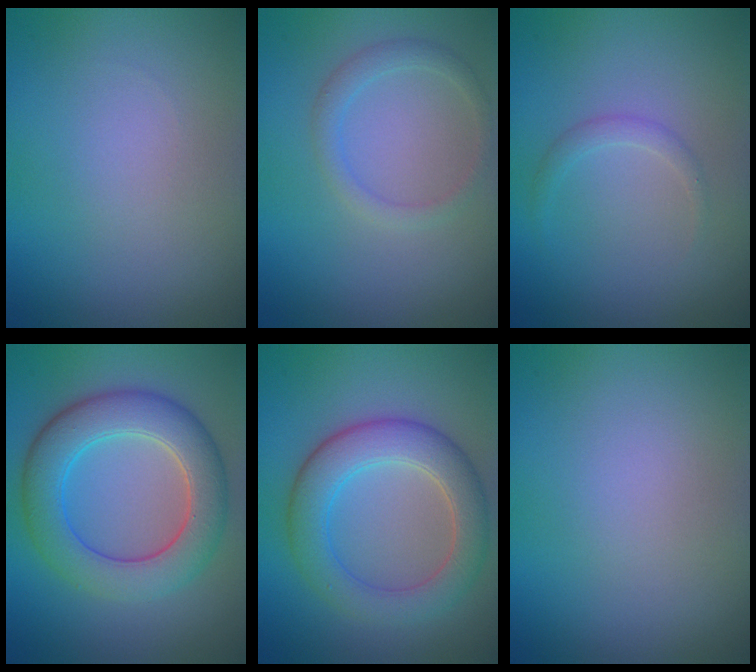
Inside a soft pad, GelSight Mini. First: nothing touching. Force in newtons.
{"total": 1.8, "press": 1.8, "slide": 0.1}
{"total": 1.0, "press": 1.0, "slide": 0.1}
{"total": 6.9, "press": 6.9, "slide": 0.0}
{"total": 5.6, "press": 5.6, "slide": 0.3}
{"total": 0.0}